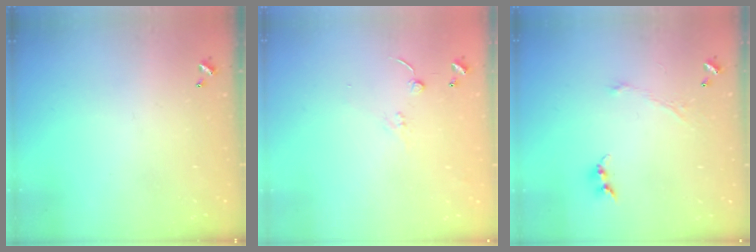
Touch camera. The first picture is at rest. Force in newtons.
{"total": 7.1, "press": 7.1, "slide": 0.6}
{"total": 1.1, "press": 1.0, "slide": 0.6}